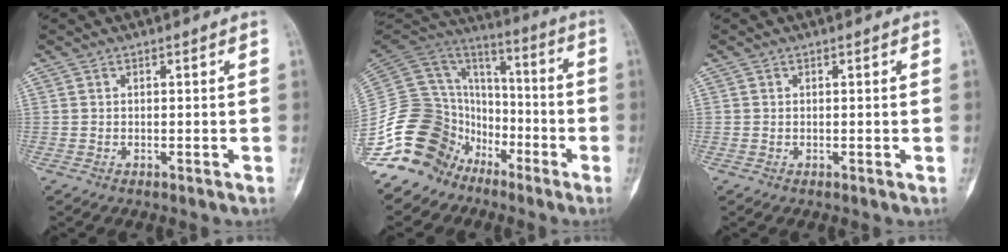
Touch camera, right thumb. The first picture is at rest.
{"total": 21.5, "force": [-11.2, 16.7, 7.5], "torque": [-0.131, 0.116, -0.193]}
{"total": 0.0}